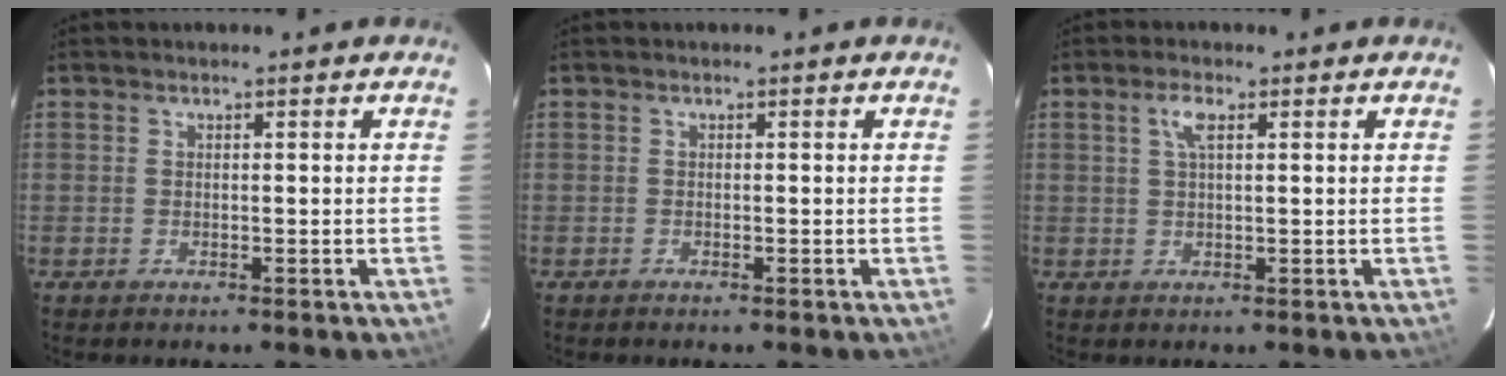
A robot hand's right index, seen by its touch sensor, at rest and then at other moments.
{"total": 0.0}
{"total": 2.7, "force": [1.1, 0.9, 2.3], "torque": [-0.049, 0.007, 0.021]}